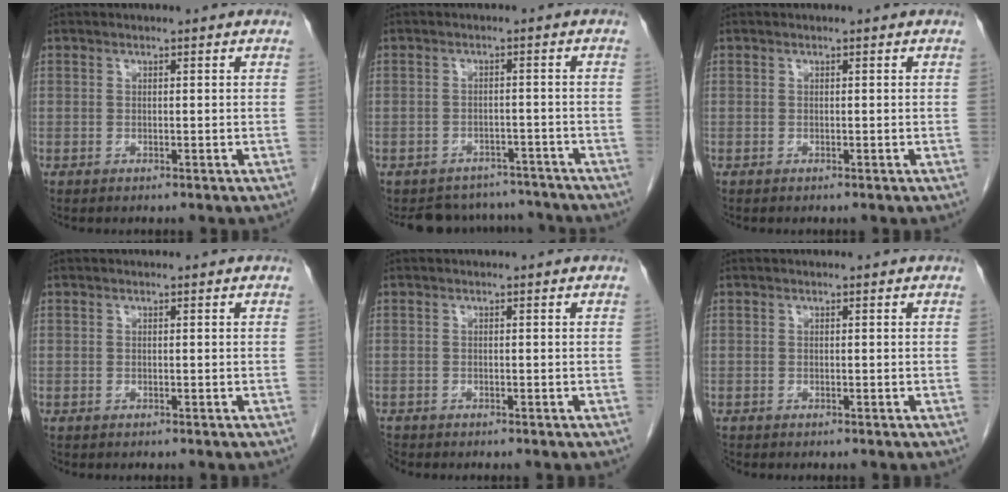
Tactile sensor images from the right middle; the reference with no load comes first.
{"total": 8.2, "force": [-7.6, 2.9, -0.1], "torque": [0.008, 0.019, -0.093]}
{"total": 0.0}
{"total": 0.0}
{"total": 1.4, "force": [-1.4, 0.4, 0.1], "torque": [-0.005, -0.005, -0.024]}
{"total": 0.6, "force": [-0.5, 0.1, 0.0], "torque": [-0.005, -0.003, -0.014]}